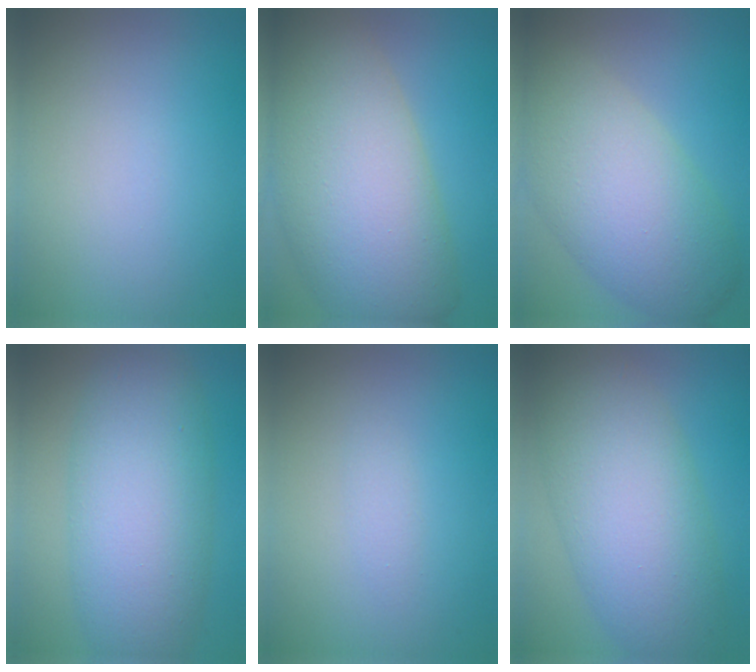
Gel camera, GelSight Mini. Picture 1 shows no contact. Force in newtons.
{"total": 14.7, "press": 14.6, "slide": 1.0}
{"total": 10.1, "press": 10.0, "slide": 0.9}
{"total": 9.3, "press": 9.3, "slide": 0.1}
{"total": 0.9, "press": 0.9, "slide": 0.0}
{"total": 10.0, "press": 10.0, "slide": 0.1}